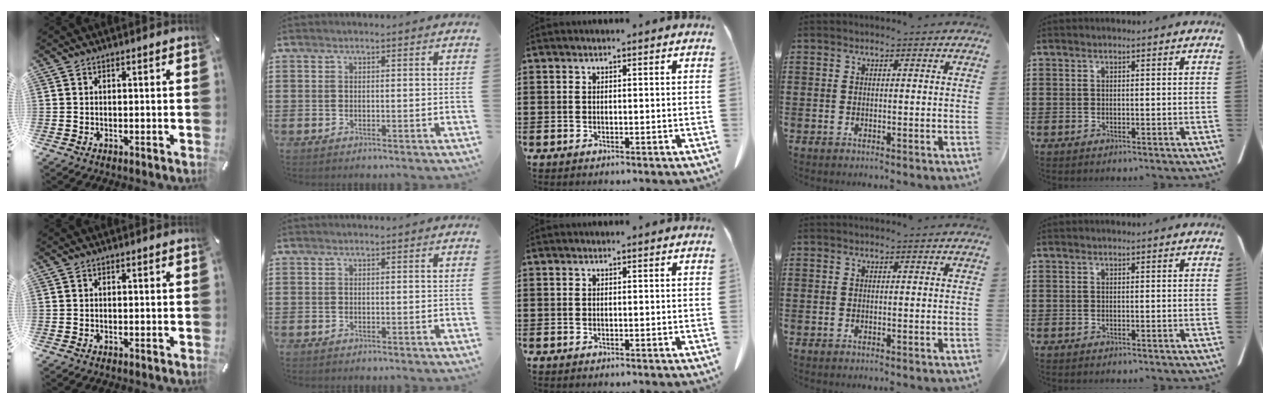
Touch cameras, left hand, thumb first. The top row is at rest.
{}